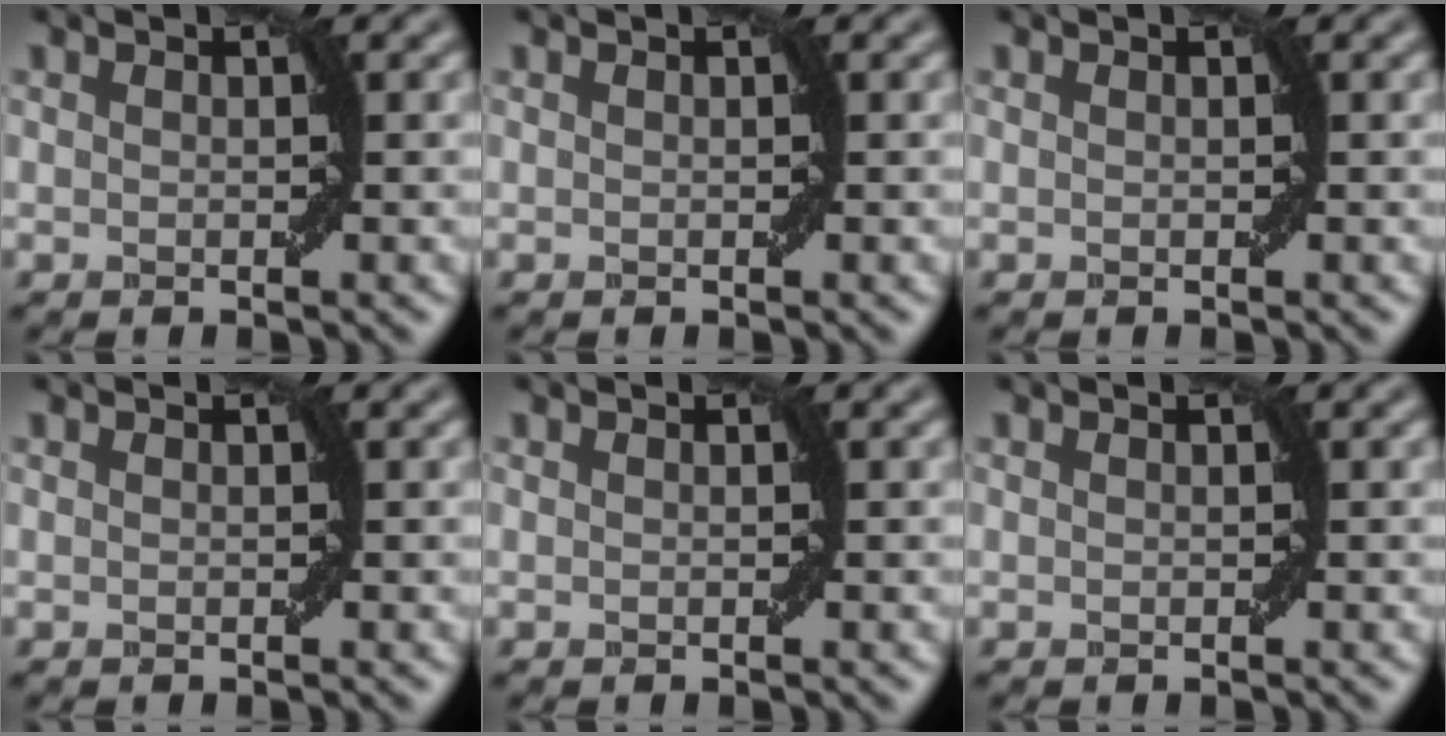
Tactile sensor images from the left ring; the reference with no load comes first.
{"total": 0.0}
{"total": 0.0}
{"total": 0.0}
{"total": 0.0}
{"total": 0.0}